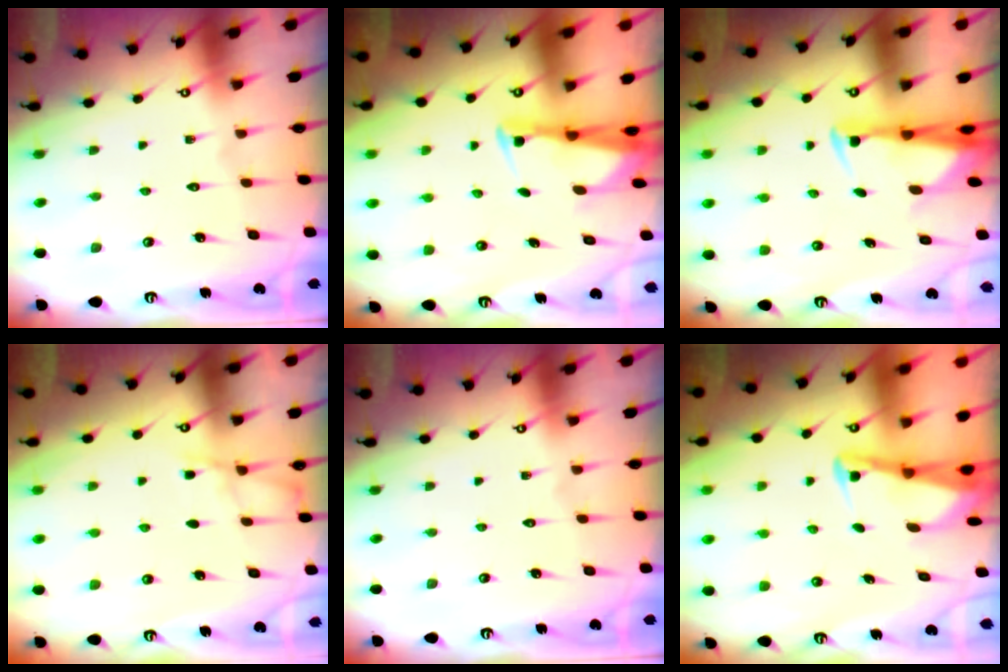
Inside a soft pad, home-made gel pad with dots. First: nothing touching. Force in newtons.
{"total": 2.5, "press": 2.5, "slide": 0.5}
{"total": 2.8, "press": 2.7, "slide": 1.0}
{"total": 3.8, "press": 3.7, "slide": 0.6}
{"total": 0.0}
{"total": 3.1, "press": 3.0, "slide": 0.3}